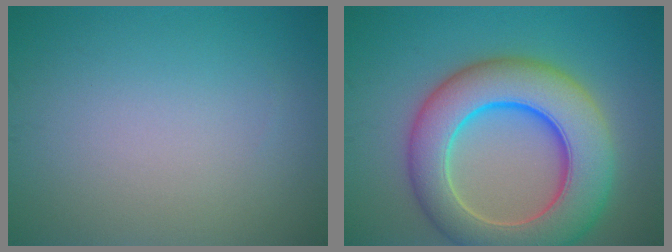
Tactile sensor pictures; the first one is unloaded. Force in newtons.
{"total": 11.4, "press": 11.4, "slide": 0.3}